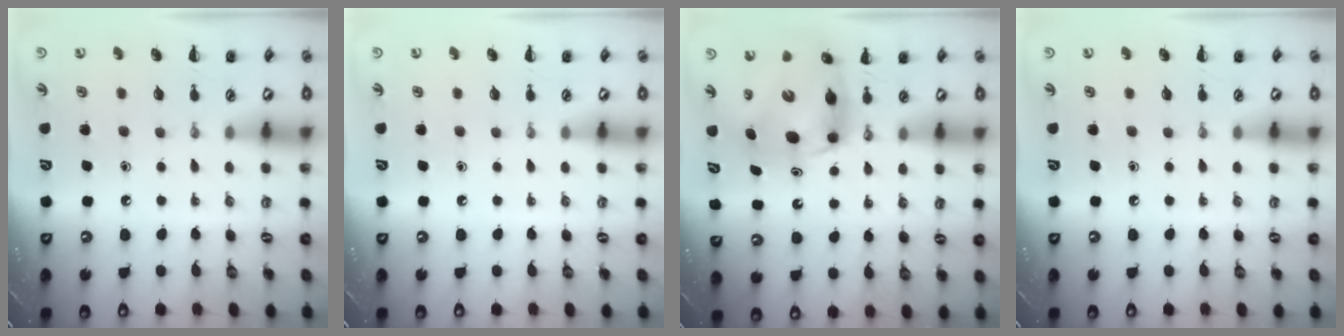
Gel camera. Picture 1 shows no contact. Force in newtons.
{"total": 0.0}
{"total": 7.9, "press": 7.6, "slide": 2.1}
{"total": 0.0}